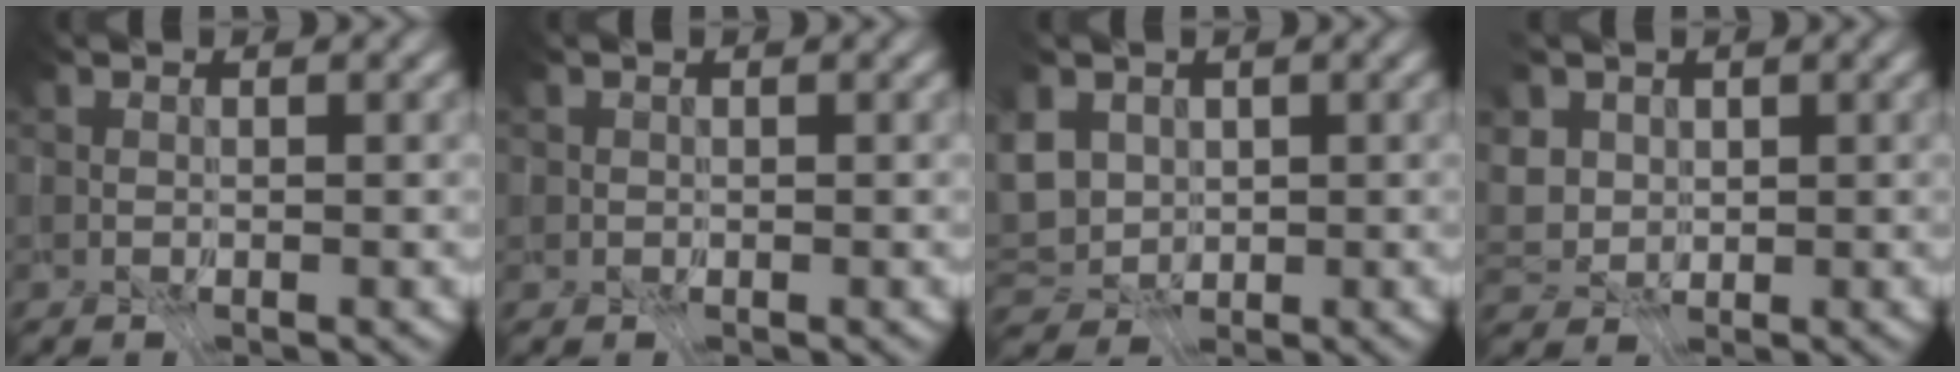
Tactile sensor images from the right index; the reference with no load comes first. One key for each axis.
{"total": 1.5, "fx": 0.6, "fy": 1.2, "fz": 0.7, "tx": -0.012, "ty": 0.003, "tz": 0.001}
{"total": 2.3, "fx": -0.4, "fy": 1.5, "fz": 1.7, "tx": -0.040, "ty": -0.001, "tz": -0.010}
{"total": 1.3, "fx": 0.1, "fy": 1.1, "fz": 0.7, "tx": -0.028, "ty": 0.005, "tz": -0.005}